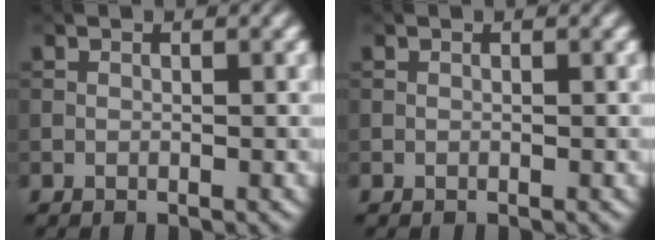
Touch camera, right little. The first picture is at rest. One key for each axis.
{"total": 0.0}